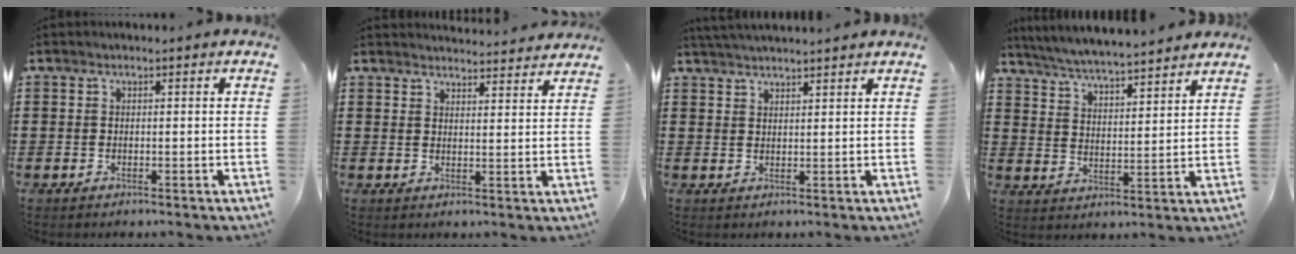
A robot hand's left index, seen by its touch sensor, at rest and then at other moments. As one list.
[{"total": 3.2, "force": [3.2, -0.2, 0.0], "torque": [-0.002, -0.019, 0.058]}, {"total": 2.5, "force": [2.5, -0.4, 0.2], "torque": [-0.011, -0.002, 0.049]}, {"total": 5.4, "force": [5.3, -0.5, 0.9], "torque": [-0.042, -0.033, 0.091]}]